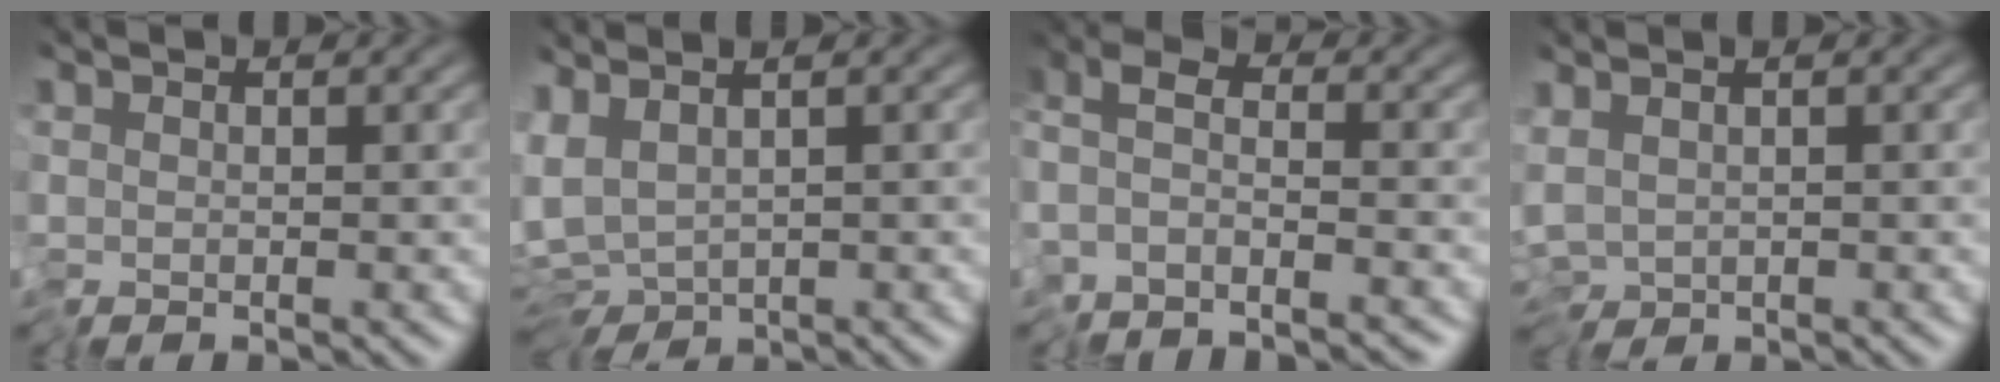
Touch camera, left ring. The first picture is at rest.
{"total": 5.4, "force": [-0.9, 2.6, 4.6], "torque": [-0.082, -0.014, 0.008]}
{"total": 4.0, "force": [-3.3, 1.3, 1.9], "torque": [-0.017, -0.001, -0.069]}
{"total": 3.6, "force": [-0.7, 2.0, 2.9], "torque": [-0.059, -0.005, -0.005]}